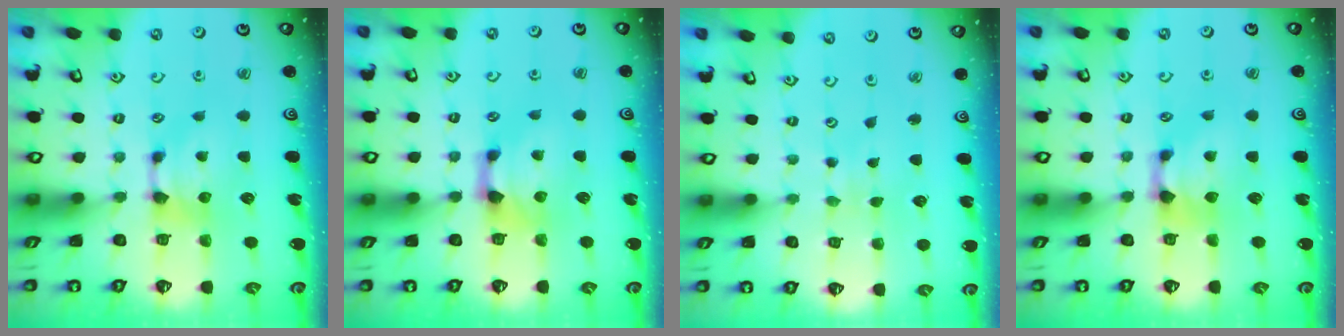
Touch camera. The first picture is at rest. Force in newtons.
{"total": 1.9, "press": 1.3, "slide": 1.4}
{"total": 4.9, "press": 4.9, "slide": 0.1}
{"total": 1.3, "press": 0.5, "slide": 1.2}